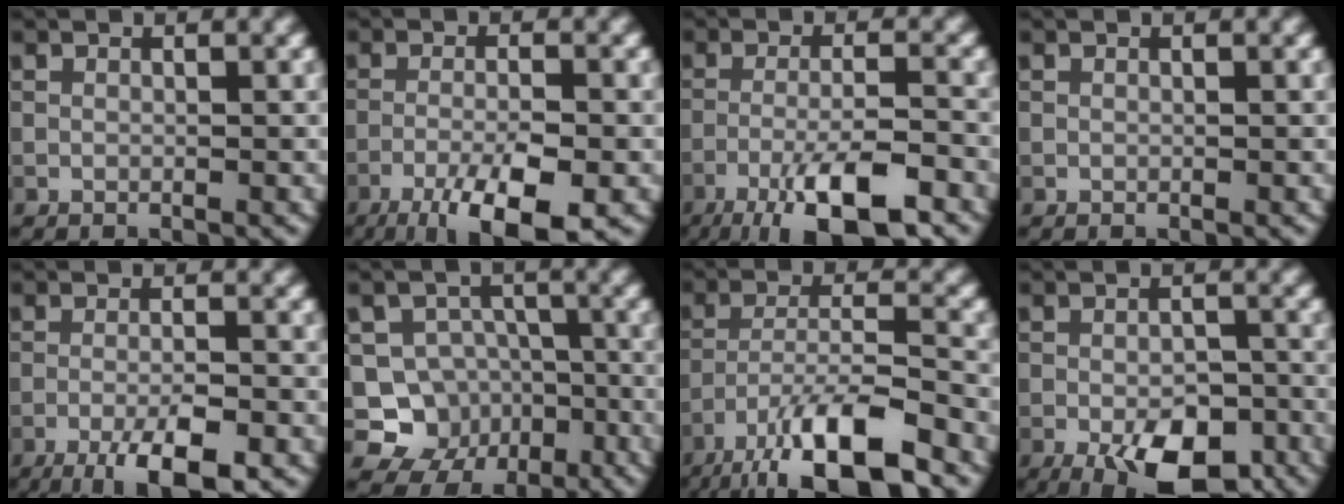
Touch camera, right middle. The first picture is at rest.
{"total": 8.0, "force": [-4.6, 2.0, 6.2], "torque": [-0.102, -0.009, -0.080]}
{"total": 9.0, "force": [-5.6, 1.9, 6.7], "torque": [-0.109, 0.002, -0.101]}
{"total": 0.0}
{"total": 6.3, "force": [-3.7, 1.4, 4.9], "torque": [-0.082, -0.002, -0.059]}
{"total": 7.1, "force": [-3.0, 6.0, 2.0], "torque": [-0.018, 0.005, -0.056]}
{"total": 10.9, "force": [-7.4, 2.9, 7.5], "torque": [-0.136, -0.004, -0.133]}
{"total": 8.1, "force": [-4.3, 3.5, 5.9], "torque": [-0.087, -0.007, -0.061]}